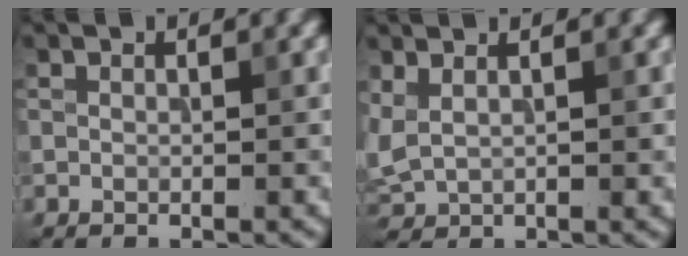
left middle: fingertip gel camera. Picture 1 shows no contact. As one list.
[{"total": 2.2, "force": [1.3, 1.0, 1.6], "torque": [-0.036, 0.004, 0.032]}]